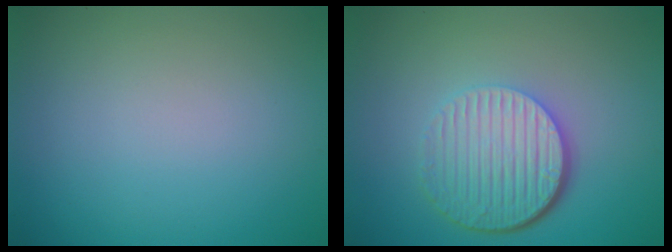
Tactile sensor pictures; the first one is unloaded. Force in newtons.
{"total": 6.1, "press": 4.2, "slide": 4.3}